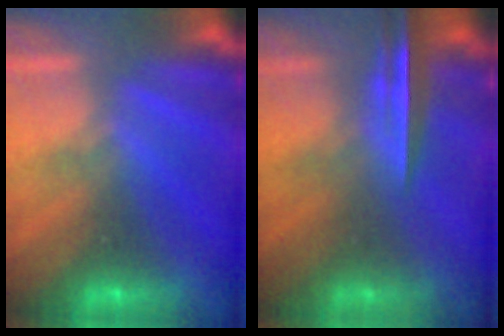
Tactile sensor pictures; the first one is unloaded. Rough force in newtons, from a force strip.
{"total": 4.5}